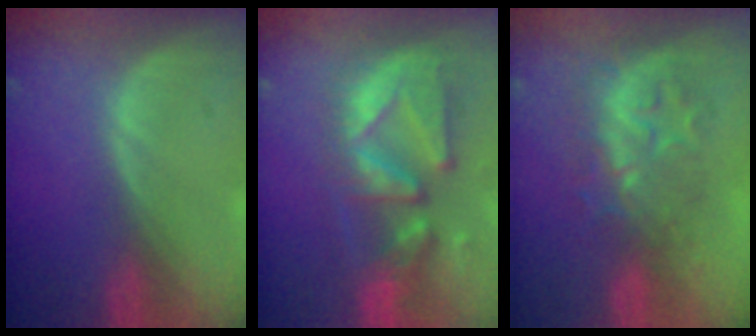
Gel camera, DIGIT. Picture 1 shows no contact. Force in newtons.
{"total": 12.6, "press": 11.1, "slide": 6.0}
{"total": 9.1, "press": 7.9, "slide": 4.5}